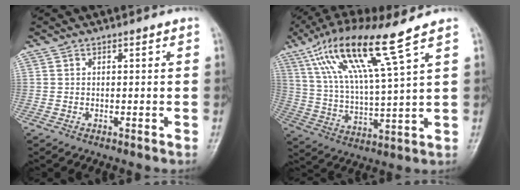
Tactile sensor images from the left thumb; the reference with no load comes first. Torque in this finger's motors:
{"motor_torque": [0.24, 0.42, 1.31, -1.46, 0.62]}